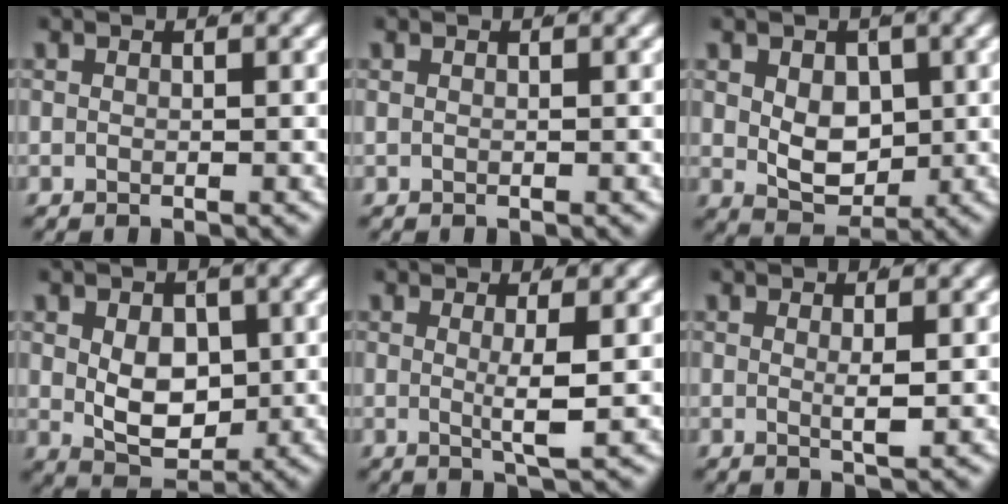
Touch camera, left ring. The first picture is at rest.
{"total": 0.0}
{"total": 4.4, "force": [0.3, 3.2, 3.0], "torque": [-0.053, -0.027, 0.021]}
{"total": 4.9, "force": [-0.1, 3.3, 3.6], "torque": [-0.062, -0.029, 0.014]}
{"total": 2.7, "force": [0.2, -0.2, 2.7], "torque": [-0.046, -0.013, 0.008]}
{"total": 1.5, "force": [0.3, -0.2, 1.5], "torque": [-0.029, -0.010, 0.010]}